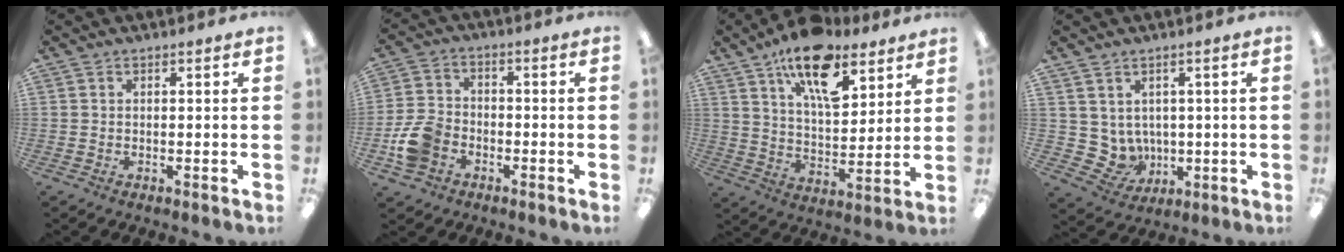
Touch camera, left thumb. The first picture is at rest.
{"total": 8.9, "force": [-3.5, 6.6, 4.8], "torque": [-0.107, 0.023, -0.065]}
{"total": 17.1, "force": [11.1, 7.7, 10.5], "torque": [-0.161, -0.053, 0.189]}
{"total": 5.7, "force": [2.7, 5.0, 0.5], "torque": [-0.034, -0.025, 0.061]}